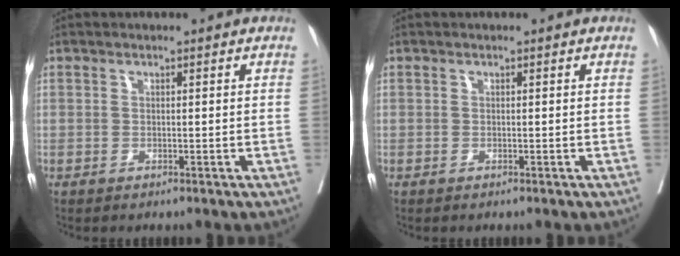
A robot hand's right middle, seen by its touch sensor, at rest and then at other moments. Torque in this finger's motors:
{"motor_torque": [0.06, -0.08, 0.05, 0.00]}